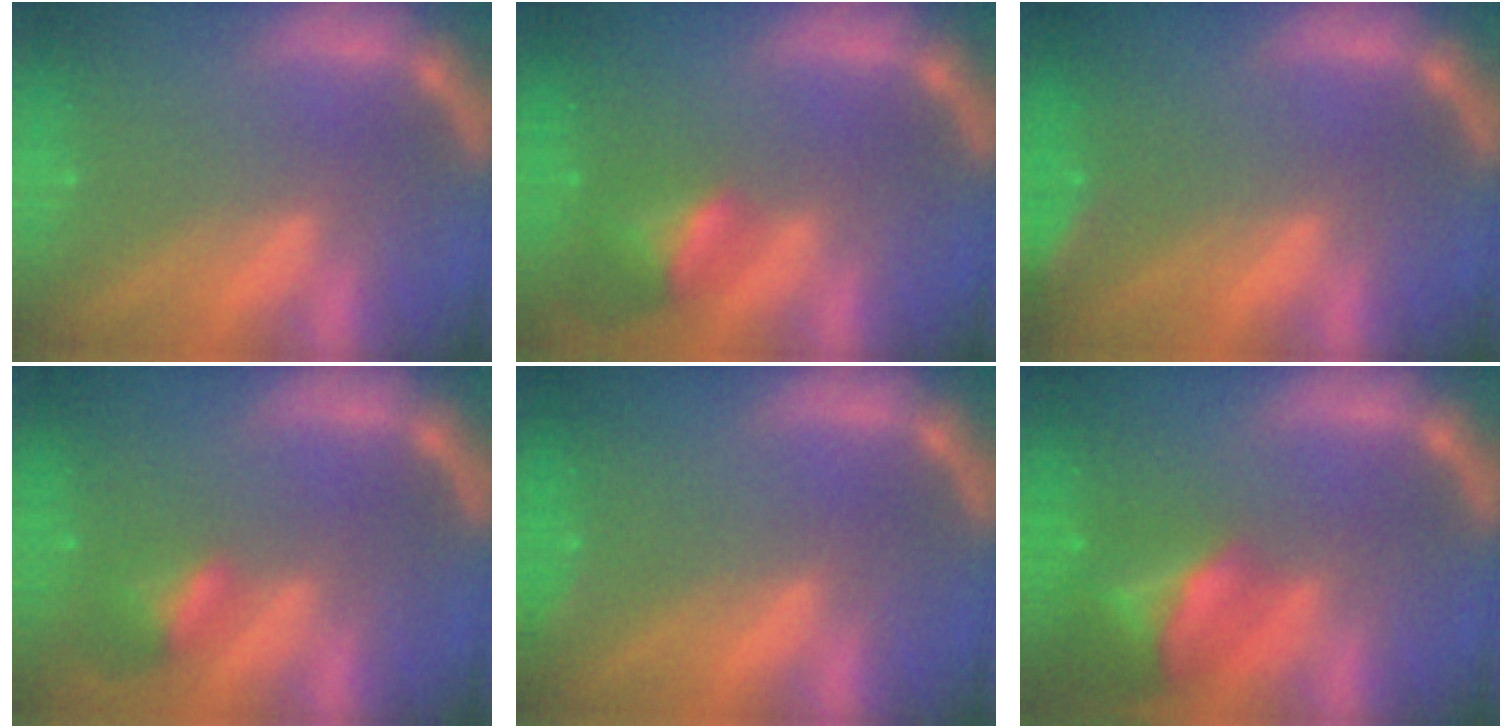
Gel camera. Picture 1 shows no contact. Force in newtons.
{"total": 4.0}
{"total": 2.4}
{"total": 2.9}
{"total": 0.9}
{"total": 7.5}